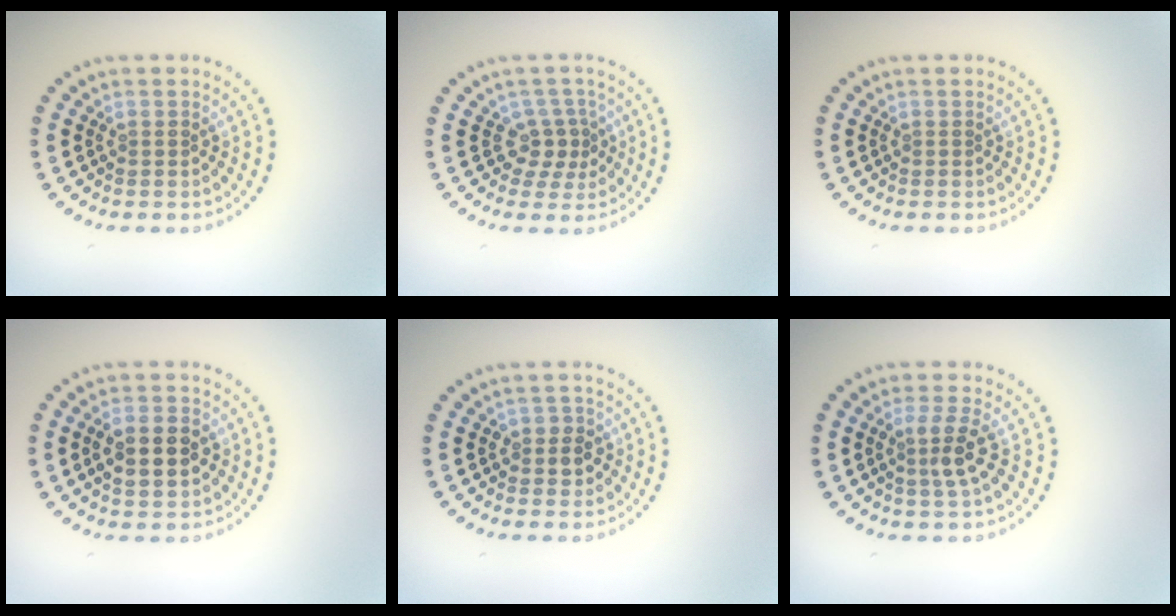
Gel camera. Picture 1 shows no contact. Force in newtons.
{"total": 2.5, "press": 1.8, "slide": 1.7}
{"total": 0.0}
{"total": 3.6, "press": 3.6, "slide": 0.3}
{"total": 2.0, "press": 1.9, "slide": 0.7}
{"total": 2.7, "press": 2.4, "slide": 1.2}